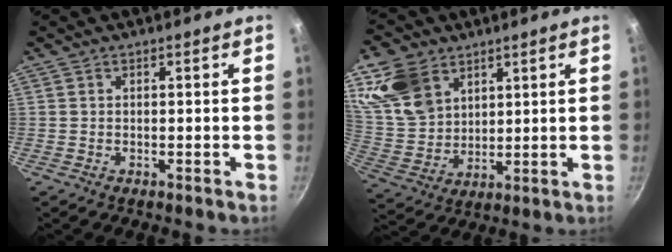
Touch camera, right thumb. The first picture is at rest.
{"total": 13.7, "force": [7.1, 9.8, 6.5], "torque": [-0.106, -0.025, 0.150]}